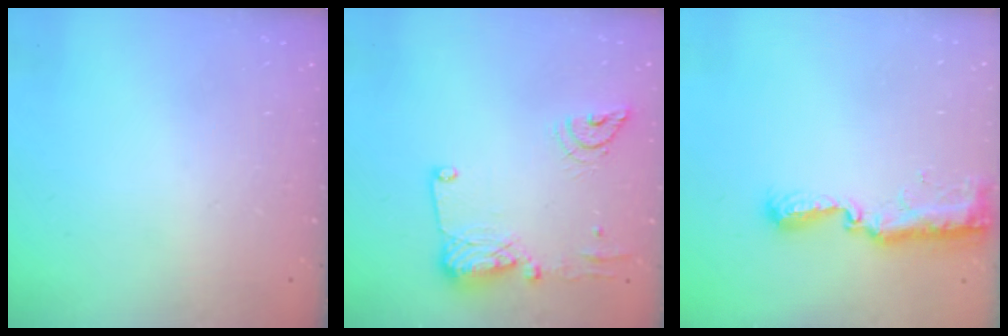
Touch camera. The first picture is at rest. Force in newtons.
{"total": 14.2, "press": 14.0, "slide": 1.8}
{"total": 8.8, "press": 8.8, "slide": 0.9}